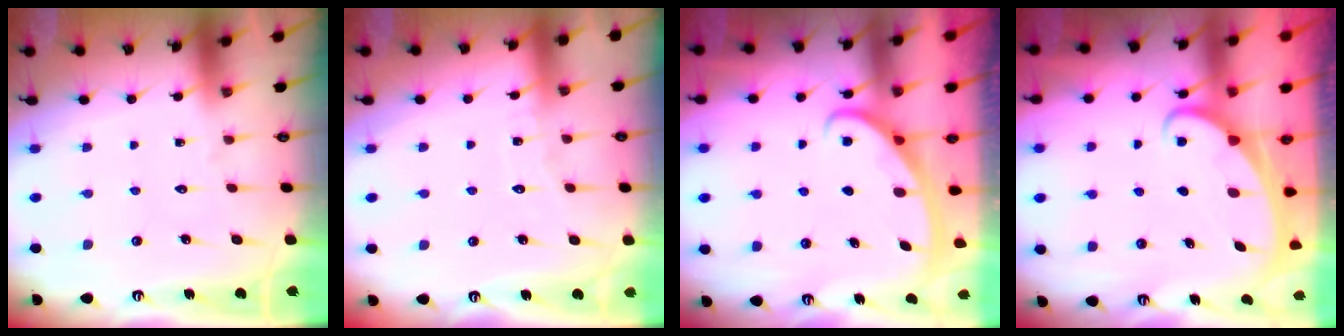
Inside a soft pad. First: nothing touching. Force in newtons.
{"total": 3.9, "press": 3.9, "slide": 0.4}
{"total": 2.8, "press": 2.8, "slide": 0.4}
{"total": 2.4, "press": 2.4, "slide": 0.3}